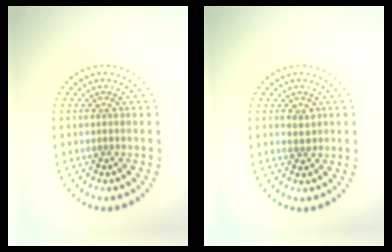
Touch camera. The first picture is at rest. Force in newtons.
{"total": 1.2, "press": 1.2, "slide": 0.3}